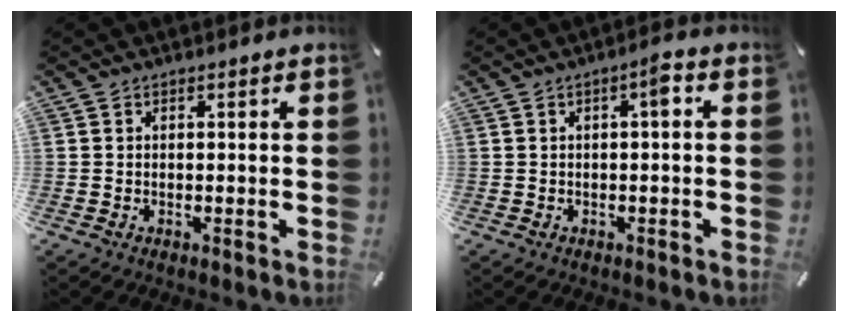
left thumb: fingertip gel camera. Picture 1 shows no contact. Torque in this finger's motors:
{"motor_torque": [0.14, 0.71, 0.27, -0.26, 0.12]}